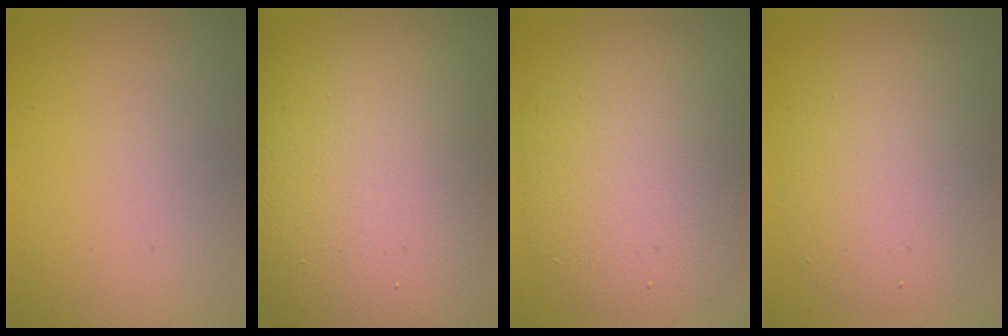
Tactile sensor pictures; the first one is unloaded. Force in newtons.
{"total": 21.4, "press": 21.4, "slide": 1.1}
{"total": 8.6, "press": 8.5, "slide": 0.6}
{"total": 6.2, "press": 6.2, "slide": 0.7}